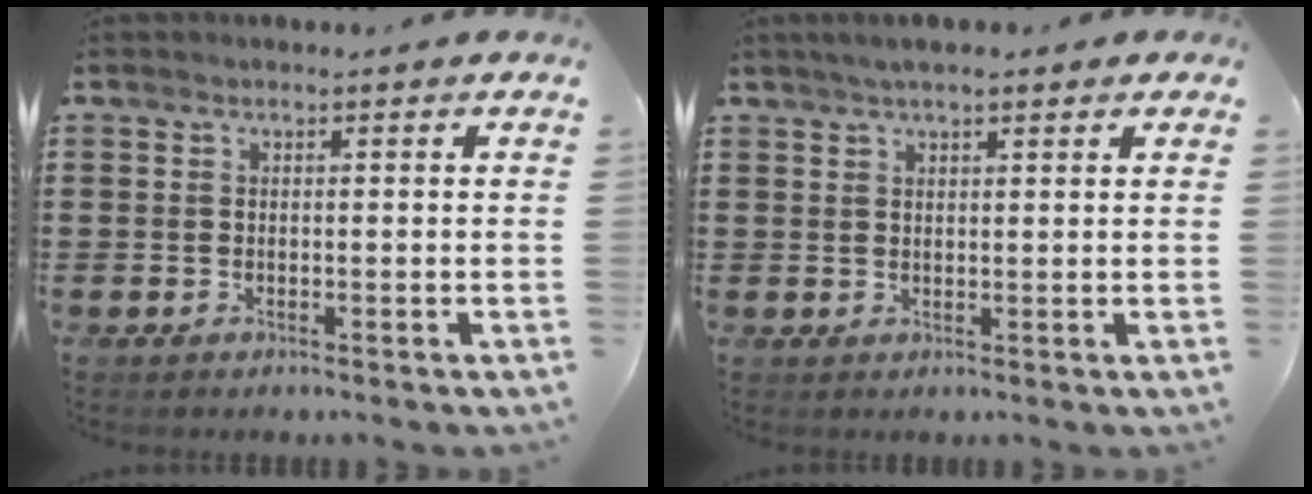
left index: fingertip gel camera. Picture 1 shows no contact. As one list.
[{"total": 2.8, "force": [2.1, 0.8, 1.8], "torque": [-0.038, 0.008, 0.037]}]